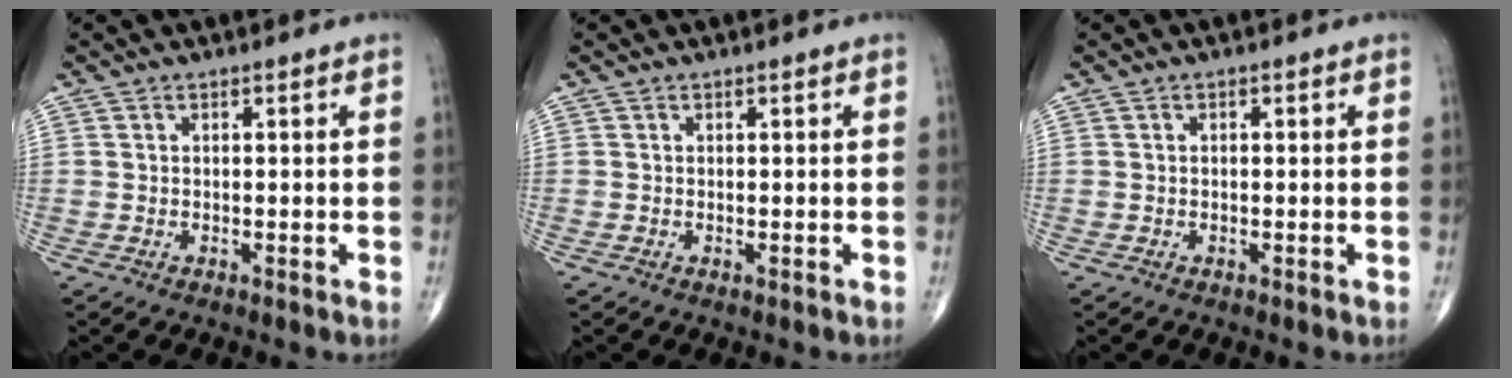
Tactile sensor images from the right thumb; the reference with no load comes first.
{"total": 0.0}
{"total": 0.0}